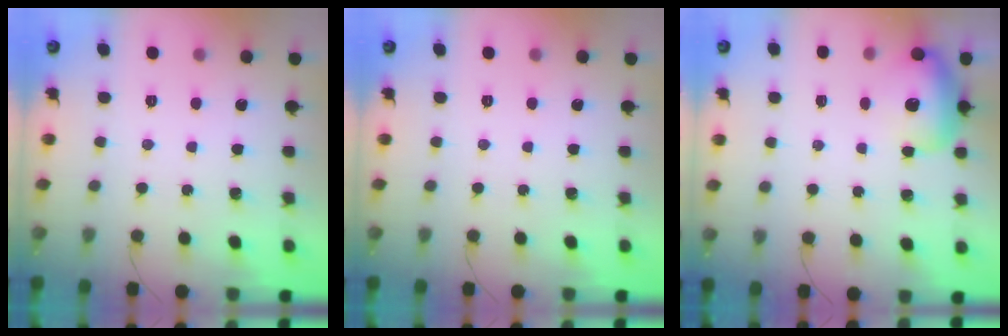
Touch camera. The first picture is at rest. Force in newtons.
{"total": 0.0}
{"total": 17.2, "press": 14.8, "slide": 8.8}